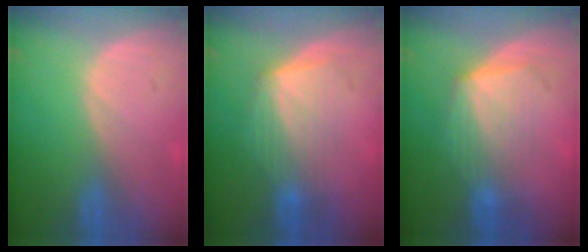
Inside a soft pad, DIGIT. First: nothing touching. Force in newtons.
{"total": 6.3, "press": 6.1, "slide": 1.6}
{"total": 7.2, "press": 6.5, "slide": 3.0}